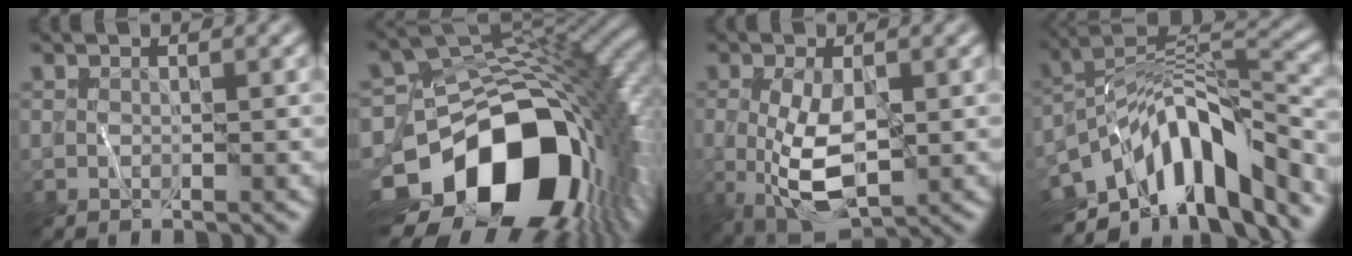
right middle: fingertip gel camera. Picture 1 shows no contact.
{"total": 18.0, "force": [-7.4, 11.9, 11.4], "torque": [-0.197, -0.037, -0.111]}
{"total": 5.9, "force": [-0.2, 2.8, 5.2], "torque": [-0.117, -0.014, 0.002]}
{"total": 12.0, "force": [-6.4, 5.7, 8.5], "torque": [-0.128, 0.006, -0.124]}